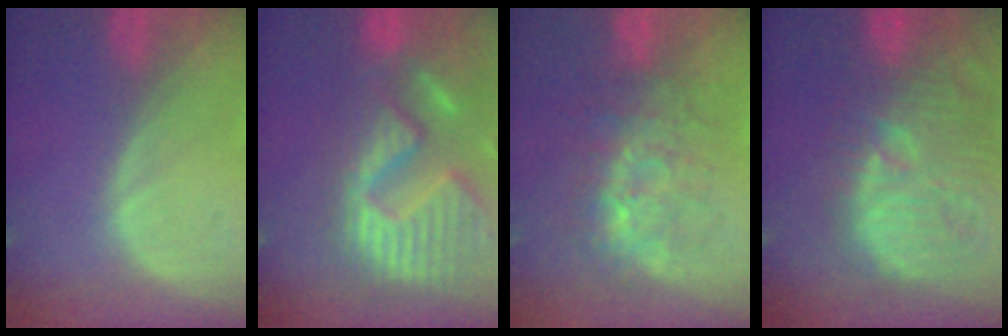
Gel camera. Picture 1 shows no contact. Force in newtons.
{"total": 14.4, "press": 12.0, "slide": 8.0}
{"total": 7.6, "press": 7.2, "slide": 2.4}
{"total": 13.6, "press": 12.6, "slide": 5.2}